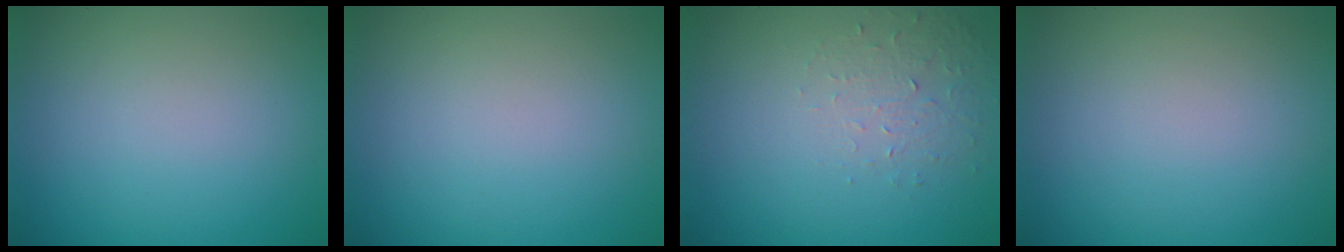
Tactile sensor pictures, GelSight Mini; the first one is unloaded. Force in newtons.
{"total": 0.0}
{"total": 1.4, "press": 0.7, "slide": 1.2}
{"total": 0.0}